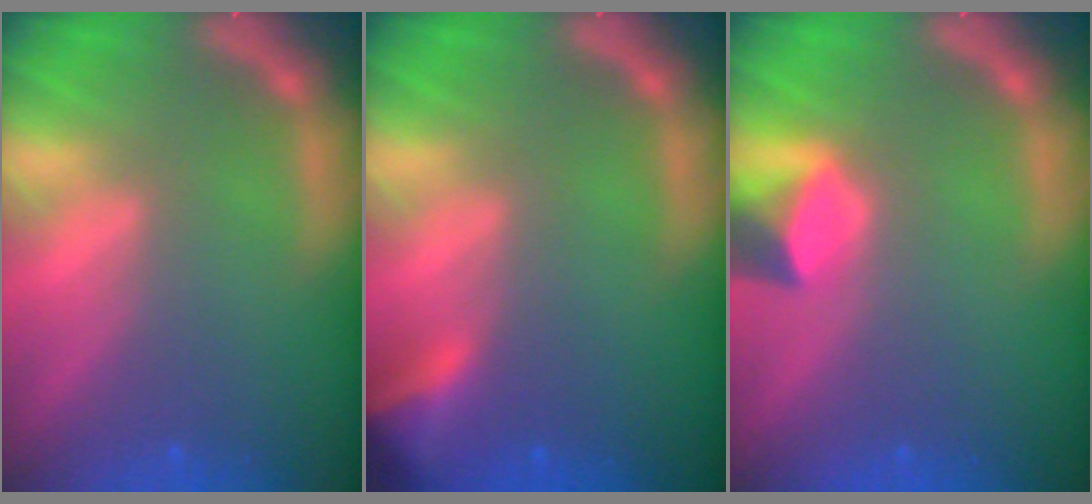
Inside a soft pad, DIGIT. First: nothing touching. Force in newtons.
{"total": 3.9}
{"total": 3.0}